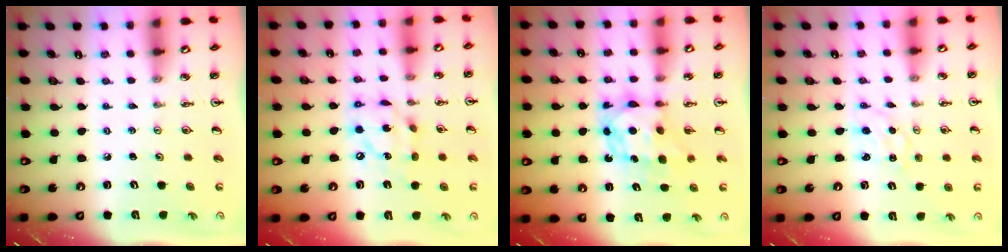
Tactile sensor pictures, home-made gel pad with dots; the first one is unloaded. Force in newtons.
{"total": 13.1, "press": 13.0, "slide": 1.0}
{"total": 7.4, "press": 7.4, "slide": 0.7}
{"total": 0.7, "press": 0.6, "slide": 0.3}